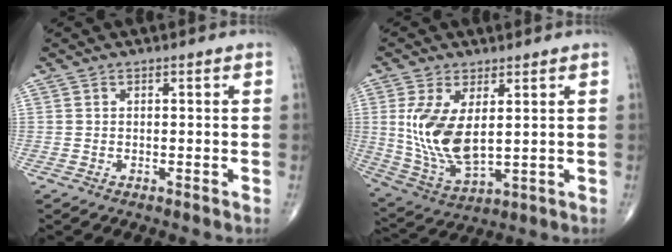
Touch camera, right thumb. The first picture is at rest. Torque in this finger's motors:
{"motor_torque": [0.33, 0.47, 1.72, 0.46, 0.54]}